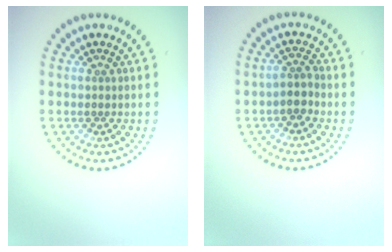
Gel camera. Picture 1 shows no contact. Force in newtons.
{"total": 1.7, "press": 1.4, "slide": 0.9}